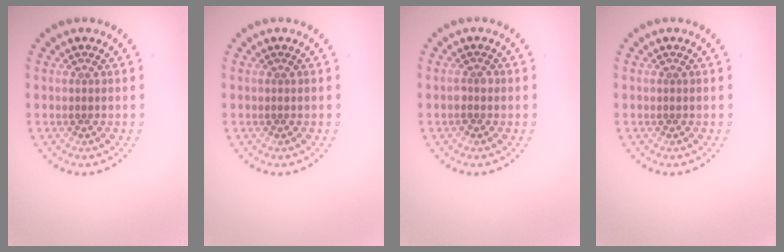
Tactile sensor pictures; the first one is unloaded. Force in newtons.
{"total": 0.0}
{"total": 1.2, "press": 1.1, "slide": 0.5}
{"total": 0.0}